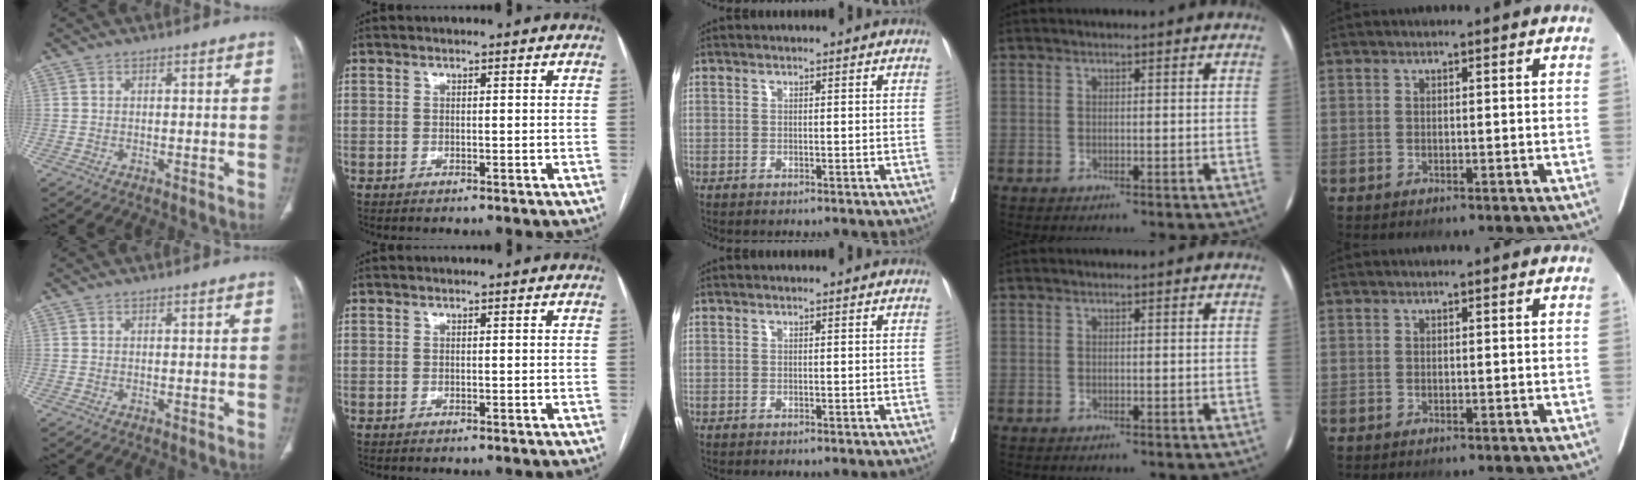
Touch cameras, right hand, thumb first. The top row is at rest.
{}